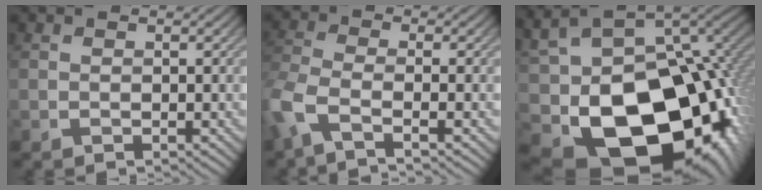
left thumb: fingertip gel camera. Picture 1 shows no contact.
{"total": 5.1, "force": [-3.0, 1.3, 3.9], "torque": [-0.092, -0.010, -0.078]}
{"total": 21.1, "force": [-4.3, 14.1, 15.0], "torque": [-0.282, -0.056, -0.025]}